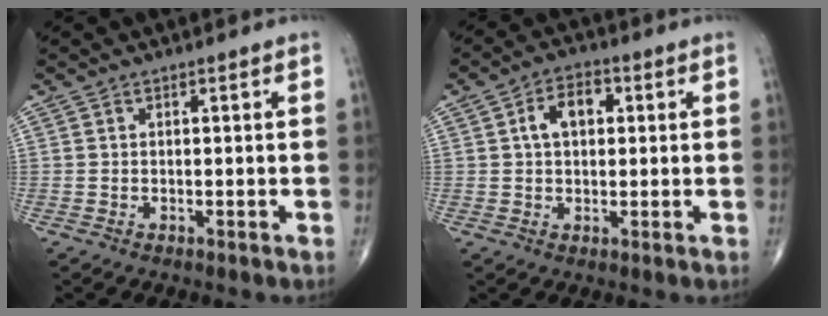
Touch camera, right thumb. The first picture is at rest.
{"total": 6.3, "force": [1.4, 4.0, 4.7], "torque": [-0.071, 0.014, 0.017]}